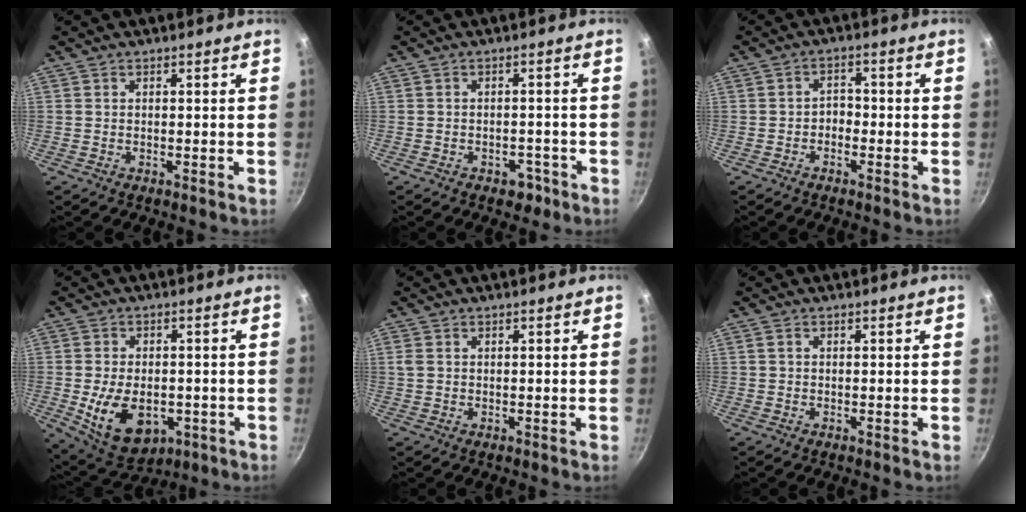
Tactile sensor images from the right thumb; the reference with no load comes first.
{"total": 3.2, "force": [-2.0, 2.2, 1.4], "torque": [-0.006, 0.015, -0.023]}
{"total": 2.8, "force": [-1.1, 2.1, 1.5], "torque": [-0.005, 0.015, -0.026]}
{"total": 12.9, "force": [-3.2, 8.4, 9.3], "torque": [-0.145, 0.002, -0.030]}
{"total": 1.4, "force": [0.4, 1.0, 0.9], "torque": [-0.026, 0.003, 0.012]}
{"total": 0.6, "force": [0.0, 0.4, 0.4], "torque": [-0.010, 0.000, 0.000]}